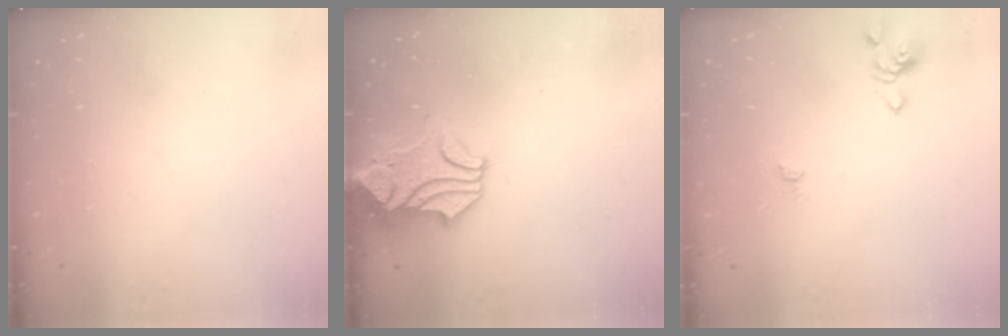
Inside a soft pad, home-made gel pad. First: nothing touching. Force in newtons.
{"total": 1.4, "press": 0.7, "slide": 1.3}
{"total": 0.0}